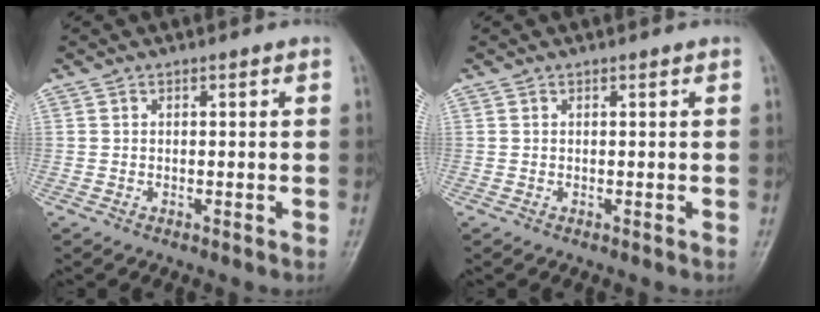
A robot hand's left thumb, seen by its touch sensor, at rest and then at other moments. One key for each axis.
{"total": 0.0}